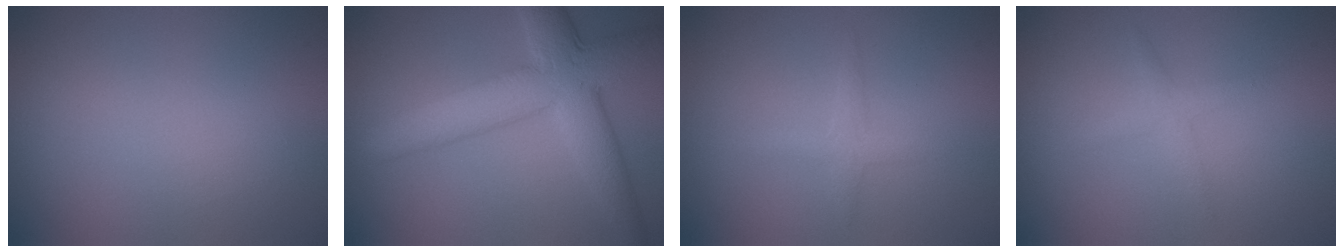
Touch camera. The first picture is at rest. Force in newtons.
{"total": 7.4, "press": 7.4, "slide": 0.3}
{"total": 1.9, "press": 1.9, "slide": 0.1}
{"total": 1.3, "press": 1.3, "slide": 0.0}